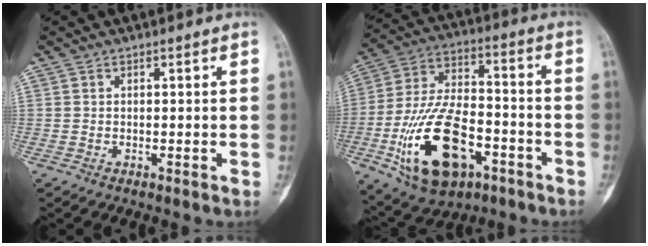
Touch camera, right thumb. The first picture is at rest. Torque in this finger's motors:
{"motor_torque": [0.62, 0.83, 1.00, 0.37, 0.54]}